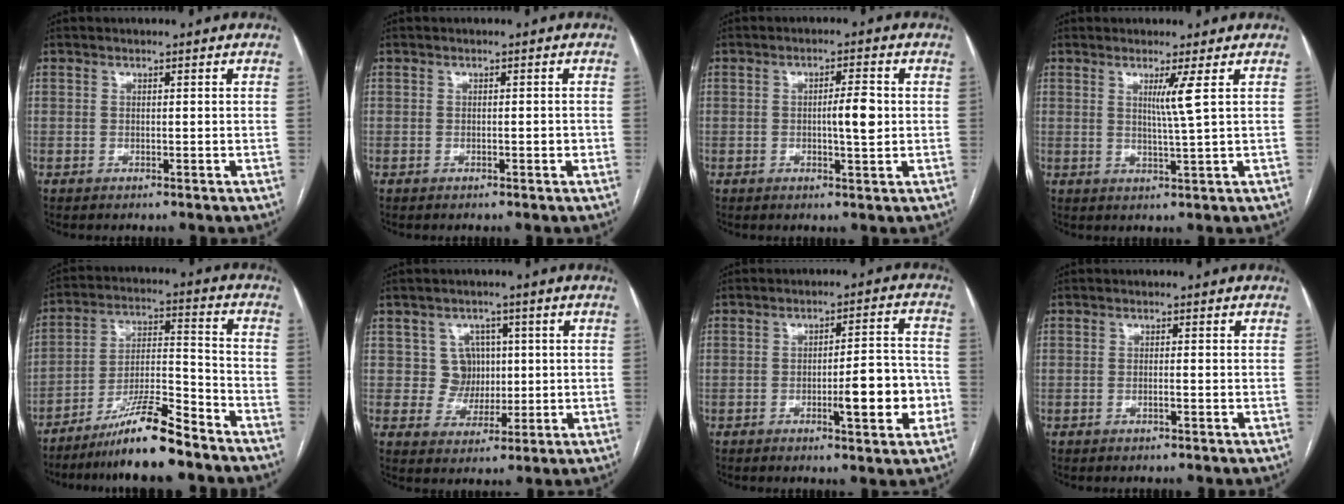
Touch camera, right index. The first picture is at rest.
{"total": 1.0, "force": [-0.4, 0.2, 0.9], "torque": [-0.014, 0.002, -0.006]}
{"total": 4.2, "force": [-0.1, 0.5, 4.2], "torque": [-0.064, 0.001, -0.002]}
{"total": 3.4, "force": [1.2, -1.3, 2.8], "torque": [-0.054, -0.013, 0.026]}
{"total": 12.3, "force": [-9.9, 0.6, 7.4], "torque": [-0.131, -0.007, -0.175]}
{"total": 4.5, "force": [1.0, 4.3, 0.8], "torque": [-0.005, 0.012, 0.021]}
{"total": 9.2, "force": [-3.0, 1.5, 8.6], "torque": [-0.119, 0.012, -0.040]}
{"total": 0.9, "force": [-0.5, -0.1, 0.8], "torque": [-0.015, 0.001, -0.008]}